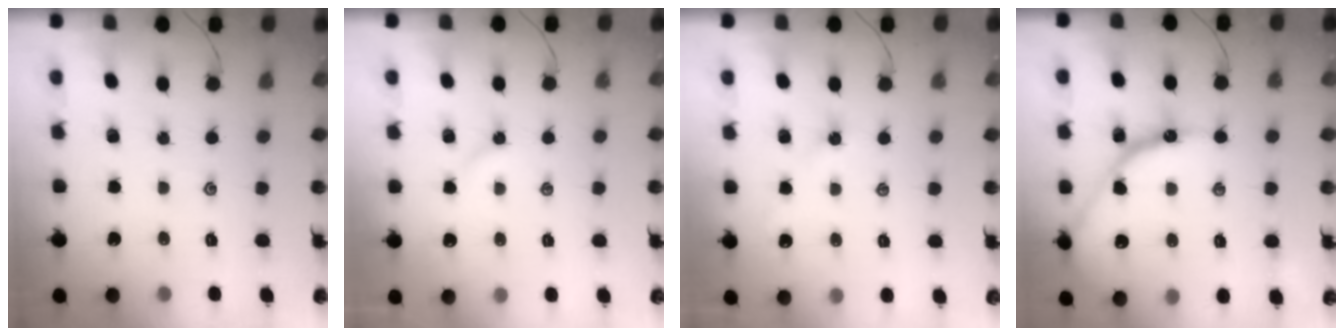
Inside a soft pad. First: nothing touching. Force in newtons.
{"total": 4.6, "press": 4.5, "slide": 0.5}
{"total": 2.3, "press": 2.3, "slide": 0.5}
{"total": 14.2, "press": 14.2, "slide": 0.9}